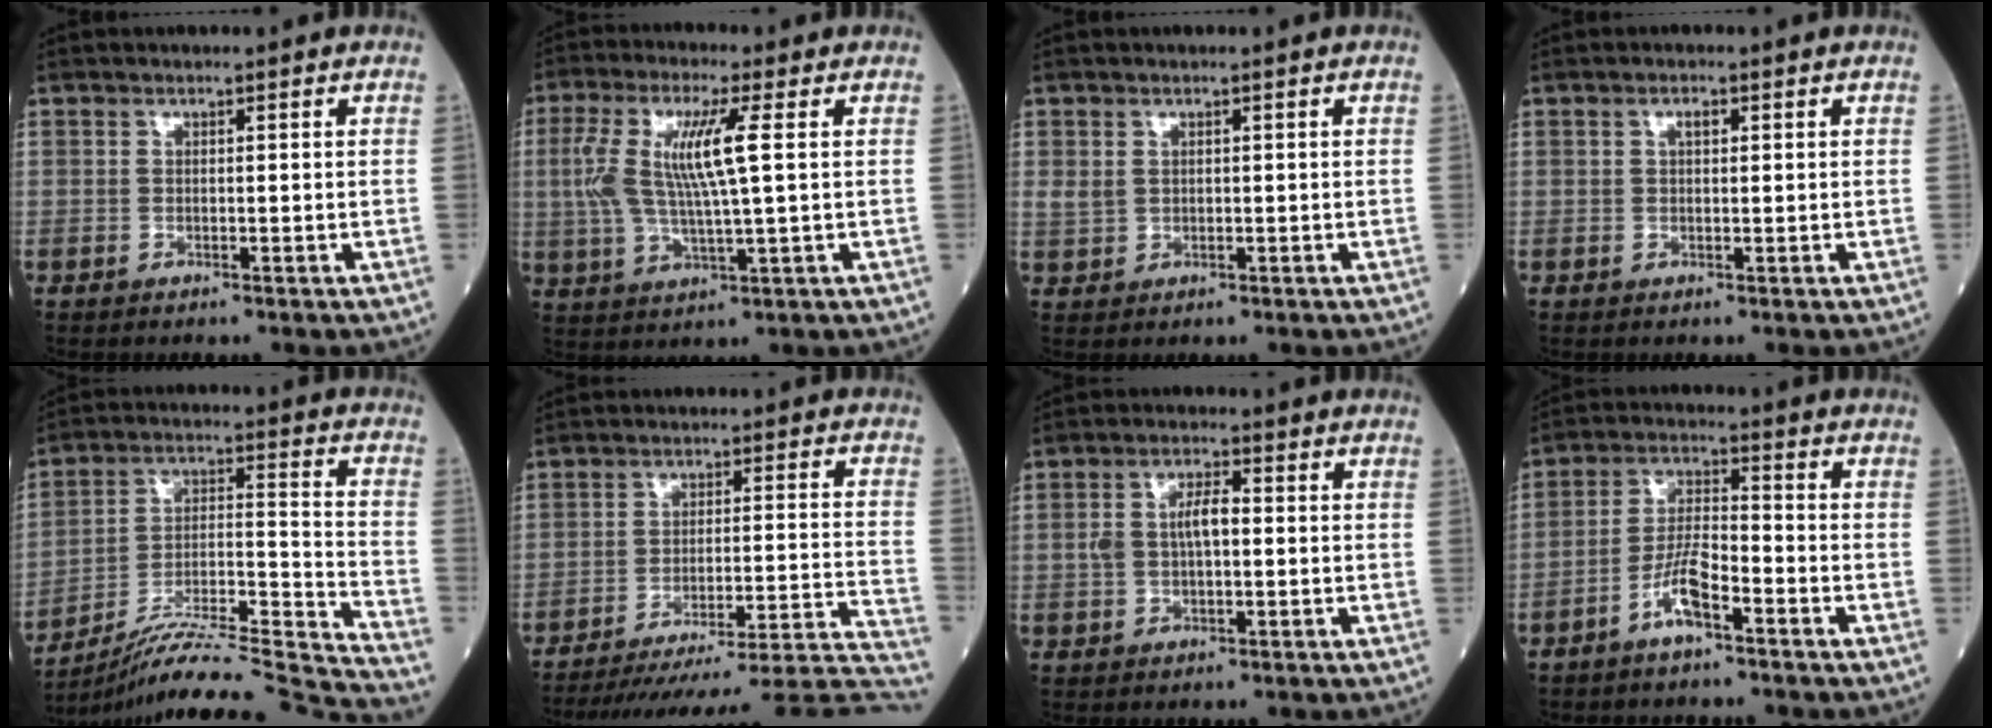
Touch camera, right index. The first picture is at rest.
{"total": 10.4, "force": [1.7, 1.0, 10.2], "torque": [-0.225, 0.009, 0.033]}
{"total": 1.9, "force": [0.6, 1.5, 0.9], "torque": [-0.021, 0.005, 0.018]}
{"total": 1.3, "force": [0.5, 0.5, 1.1], "torque": [-0.021, 0.002, 0.006]}
{"total": 25.9, "force": [-24.3, -2.6, 8.6], "torque": [-0.119, -0.023, -0.373]}
{"total": 27.4, "force": [-25.6, -1.6, 9.7], "torque": [-0.054, -0.018, -0.338]}
{"total": 5.1, "force": [0.2, 2.1, 4.6], "torque": [-0.100, 0.016, 0.005]}
{"total": 6.3, "force": [-3.7, 1.3, 5.0], "torque": [-0.101, 0.008, -0.071]}